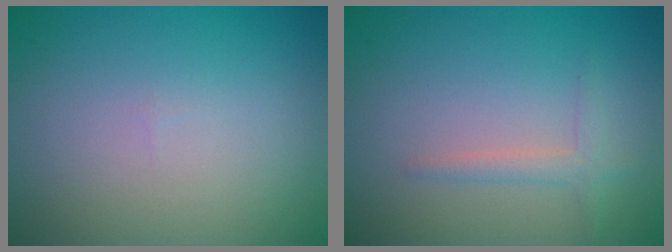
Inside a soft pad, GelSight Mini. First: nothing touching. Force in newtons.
{"total": 1.6, "press": 1.6, "slide": 0.1}